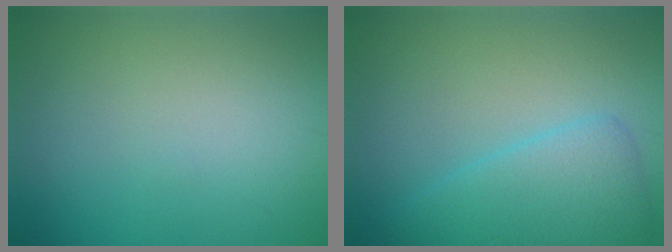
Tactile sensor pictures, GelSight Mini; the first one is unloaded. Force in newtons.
{"total": 4.4, "press": 4.4, "slide": 0.1}